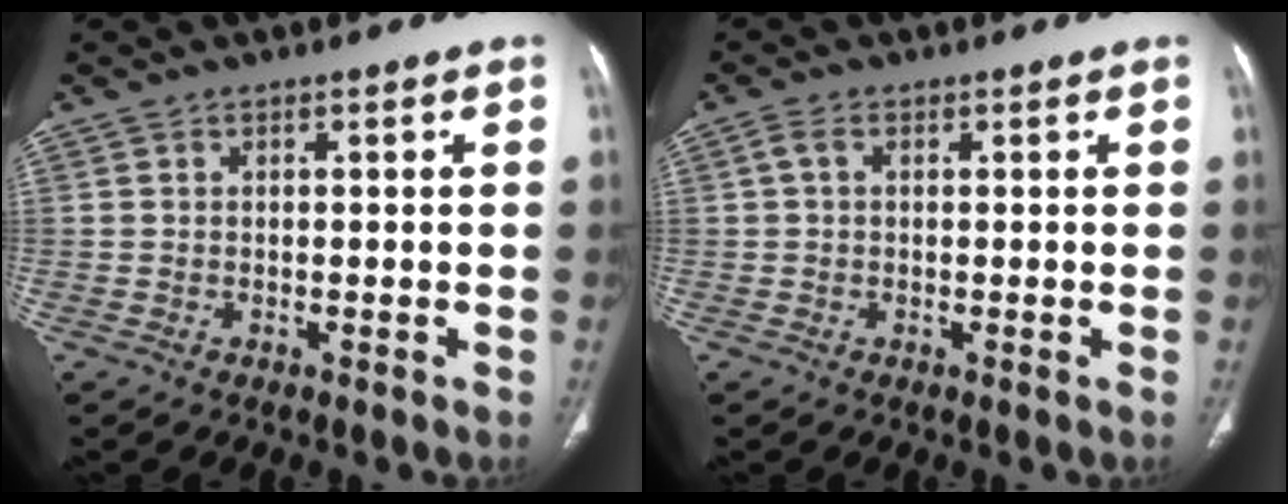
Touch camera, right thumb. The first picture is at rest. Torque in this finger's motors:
{"motor_torque": [-0.06, -0.02, 0.43, -0.16, -0.01]}